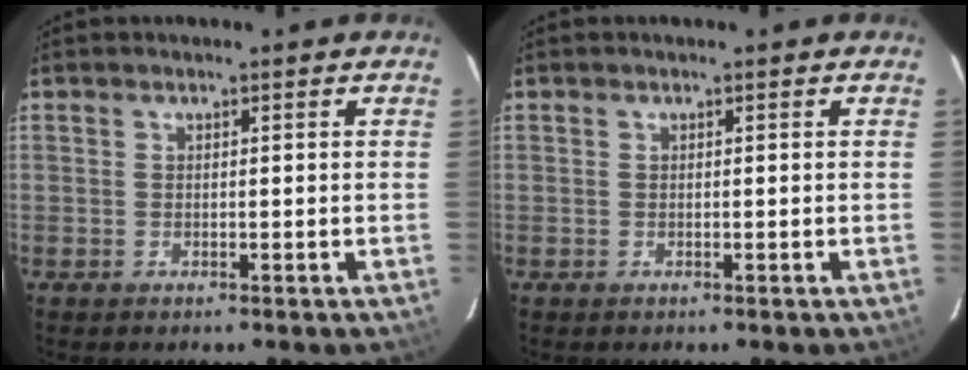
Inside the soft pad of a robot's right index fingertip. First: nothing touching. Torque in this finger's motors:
{"motor_torque": [-0.04, 0.13, -0.02, 0.00]}